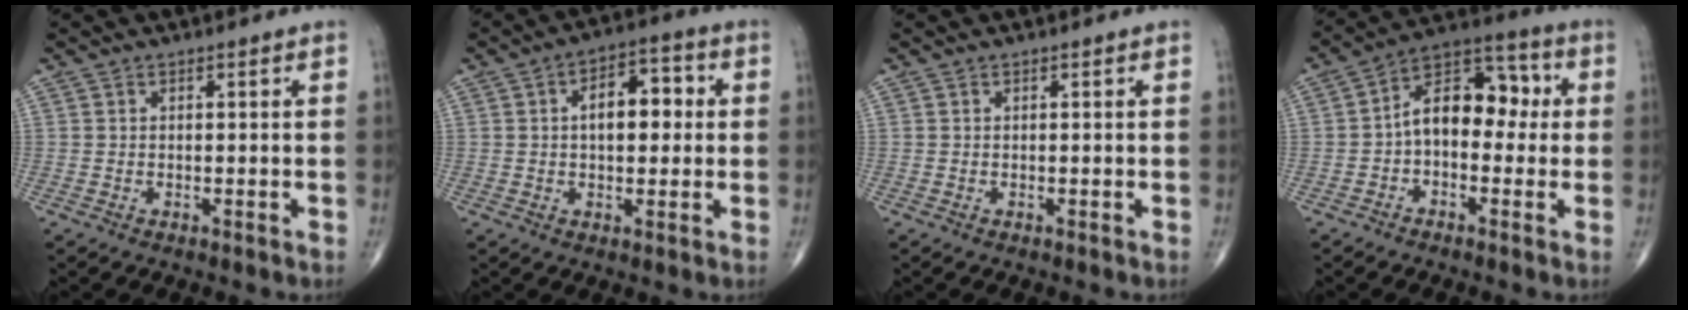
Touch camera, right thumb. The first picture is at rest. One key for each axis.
{"total": 9.2, "fx": 1.0, "fy": 5.2, "fz": 7.5, "tx": -0.093, "ty": 0.022, "tz": 0.011}
{"total": 0.0}
{"total": 12.4, "fx": 0.0, "fy": 7.8, "fz": 9.7, "tx": -0.119, "ty": 0.045, "tz": -0.016}